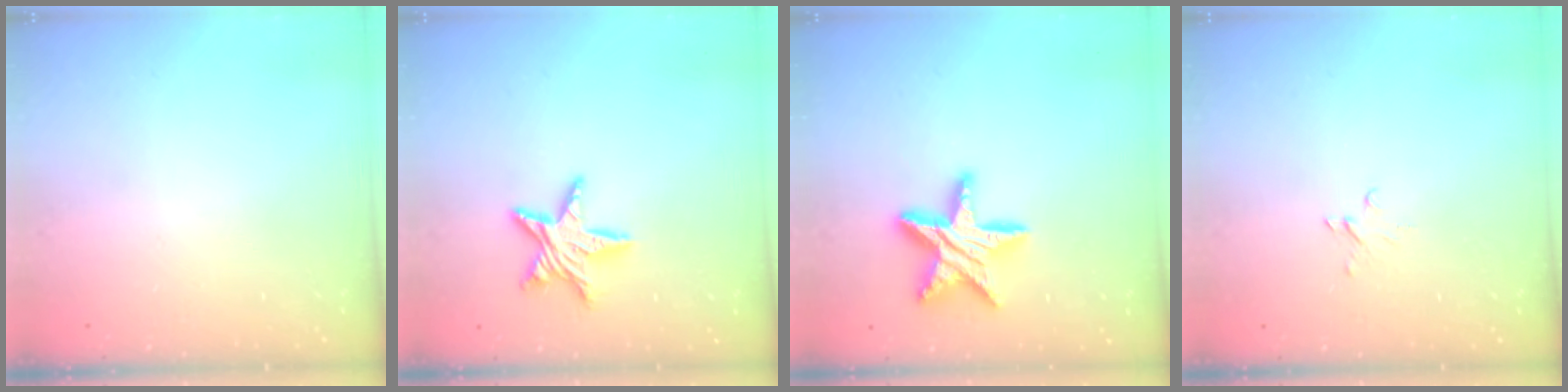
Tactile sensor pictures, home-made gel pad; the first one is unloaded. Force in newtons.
{"total": 10.5, "press": 10.5, "slide": 0.8}
{"total": 17.9, "press": 17.8, "slide": 1.7}
{"total": 2.2, "press": 2.2, "slide": 0.2}